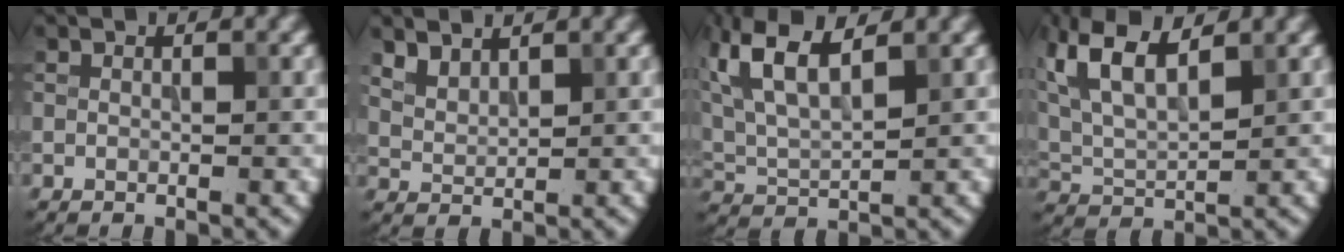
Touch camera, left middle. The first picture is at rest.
{"total": 2.8, "force": [2.2, 1.3, 1.2], "torque": [-0.032, 0.004, 0.051]}
{"total": 7.7, "force": [3.9, 3.1, 5.8], "torque": [-0.126, 0.021, 0.073]}
{"total": 8.8, "force": [4.6, 3.8, 6.5], "torque": [-0.135, 0.031, 0.077]}